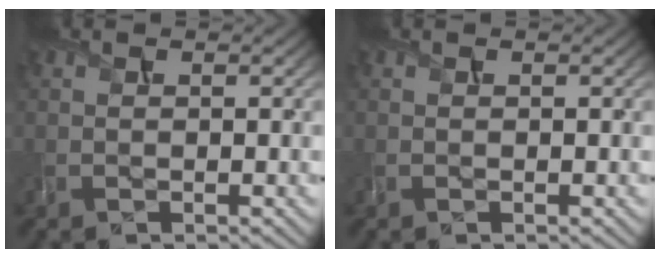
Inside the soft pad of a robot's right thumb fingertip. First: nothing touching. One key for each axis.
{"total": 0.0}